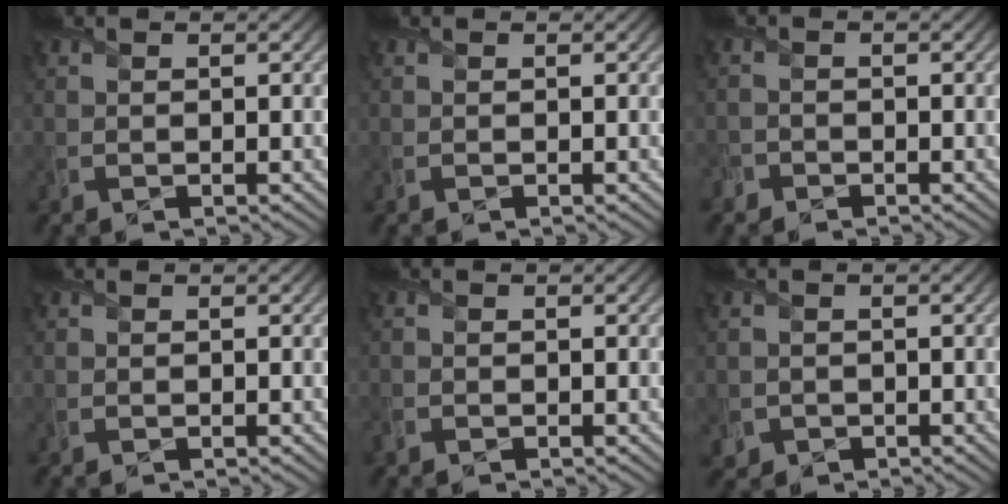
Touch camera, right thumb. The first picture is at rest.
{"total": 0.0}
{"total": 1.5, "force": [-1.1, 1.0, 0.0], "torque": [0.003, 0.000, -0.026]}
{"total": 0.0}
{"total": 0.9, "force": [-0.6, 0.6, 0.1], "torque": [-0.004, -0.005, -0.015]}
{"total": 1.6, "force": [-0.7, 1.5, 0.1], "torque": [0.001, -0.008, -0.015]}